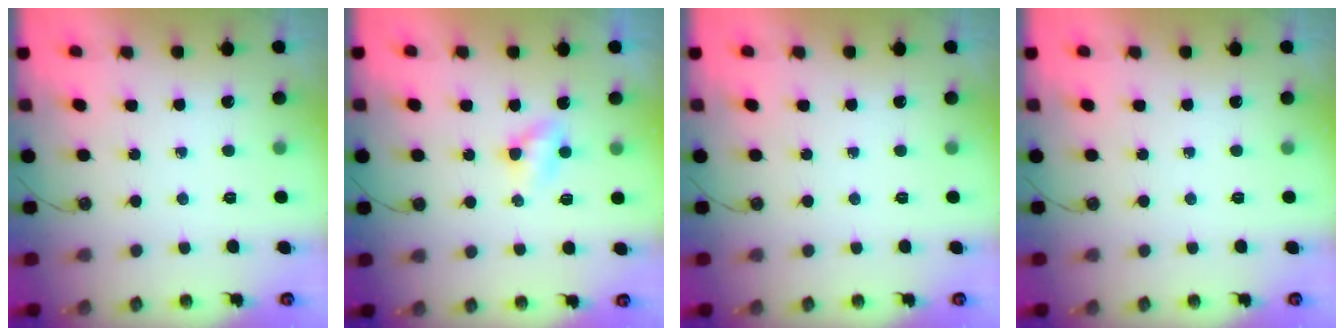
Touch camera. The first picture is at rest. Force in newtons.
{"total": 3.0, "press": 3.0, "slide": 0.3}
{"total": 0.0}
{"total": 0.0}